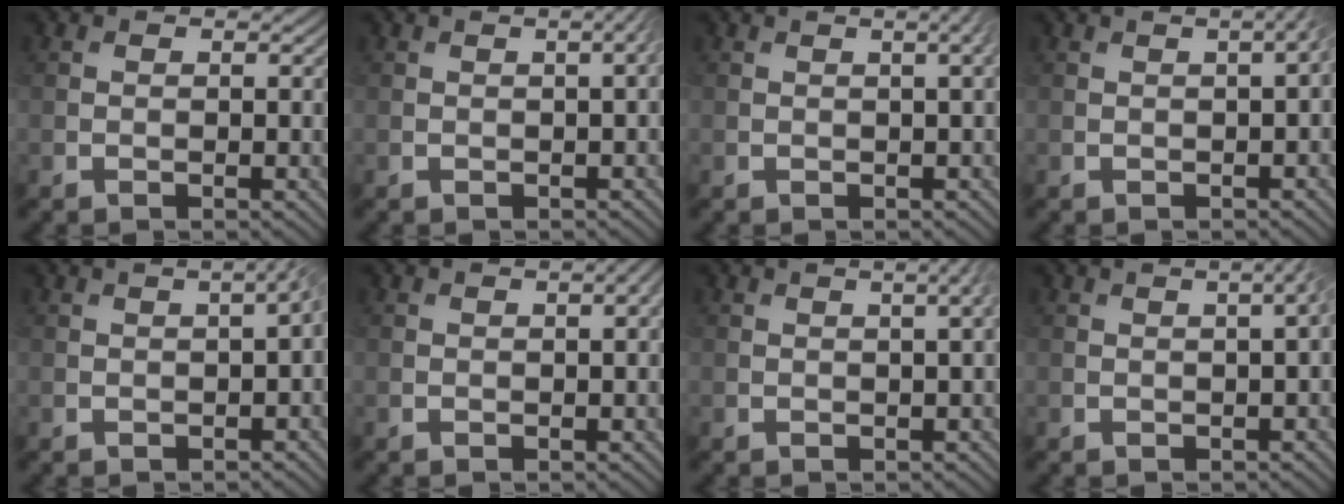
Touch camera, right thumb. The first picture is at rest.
{"total": 2.2, "force": [0.1, 0.5, 2.2], "torque": [-0.020, 0.013, 0.003]}
{"total": 3.0, "force": [0.8, 0.9, 2.7], "torque": [-0.024, 0.021, -0.003]}
{"total": 3.1, "force": [0.2, 0.9, 3.0], "torque": [-0.032, 0.011, 0.005]}
{"total": 3.7, "force": [0.0, 1.0, 3.5], "torque": [-0.034, 0.009, 0.005]}
{"total": 1.8, "force": [0.3, 0.4, 1.7], "torque": [-0.020, 0.006, 0.006]}
{"total": 3.5, "force": [0.8, 0.9, 3.2], "torque": [-0.032, 0.024, -0.002]}
{"total": 3.6, "force": [0.3, 1.0, 3.4], "torque": [-0.031, 0.016, 0.002]}